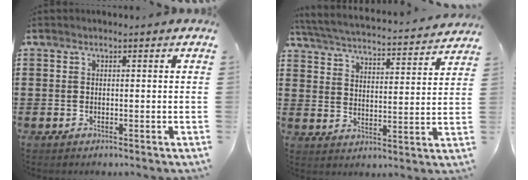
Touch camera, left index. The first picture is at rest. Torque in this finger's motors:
{"motor_torque": [2.14, 0.00, 0.74, 0.20]}